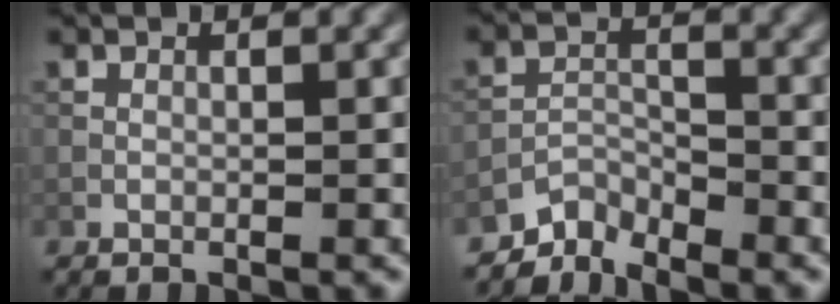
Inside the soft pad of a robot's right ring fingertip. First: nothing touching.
{"total": 2.7, "force": [-2.6, 0.7, 0.3], "torque": [-0.003, 0.004, -0.059]}